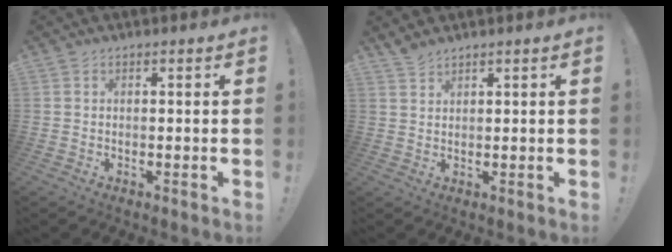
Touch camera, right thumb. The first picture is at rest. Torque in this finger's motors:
{"motor_torque": [-0.54, 0.11, -0.39, 0.33, 0.08]}